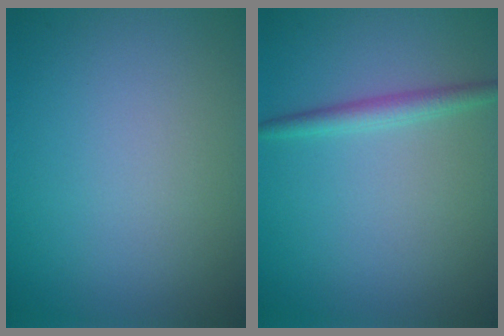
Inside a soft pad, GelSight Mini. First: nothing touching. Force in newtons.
{"total": 1.9, "press": 1.9, "slide": 0.1}